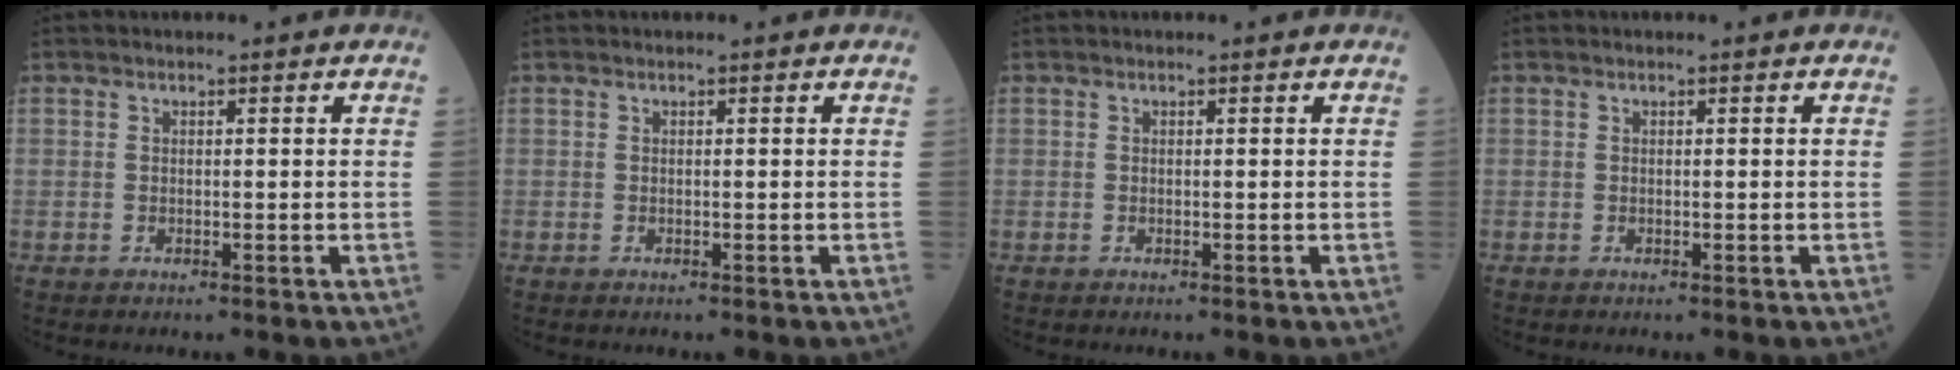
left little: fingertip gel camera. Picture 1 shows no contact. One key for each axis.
{"total": 0.0}
{"total": 0.0}
{"total": 0.0}